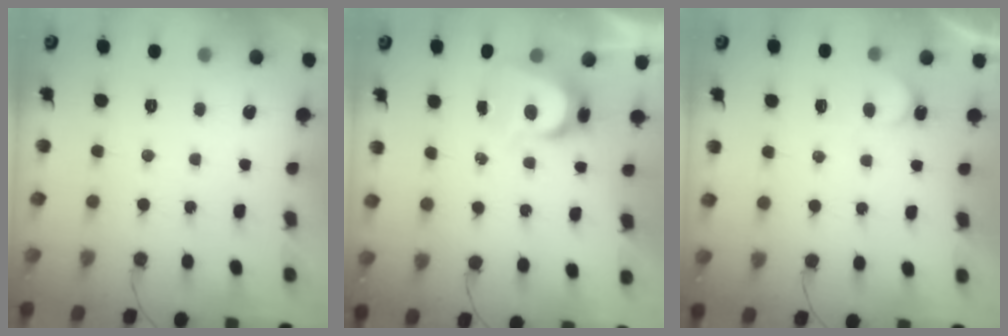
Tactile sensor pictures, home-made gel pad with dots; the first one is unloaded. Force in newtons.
{"total": 5.8, "press": 5.8, "slide": 0.6}
{"total": 4.9, "press": 4.9, "slide": 0.4}